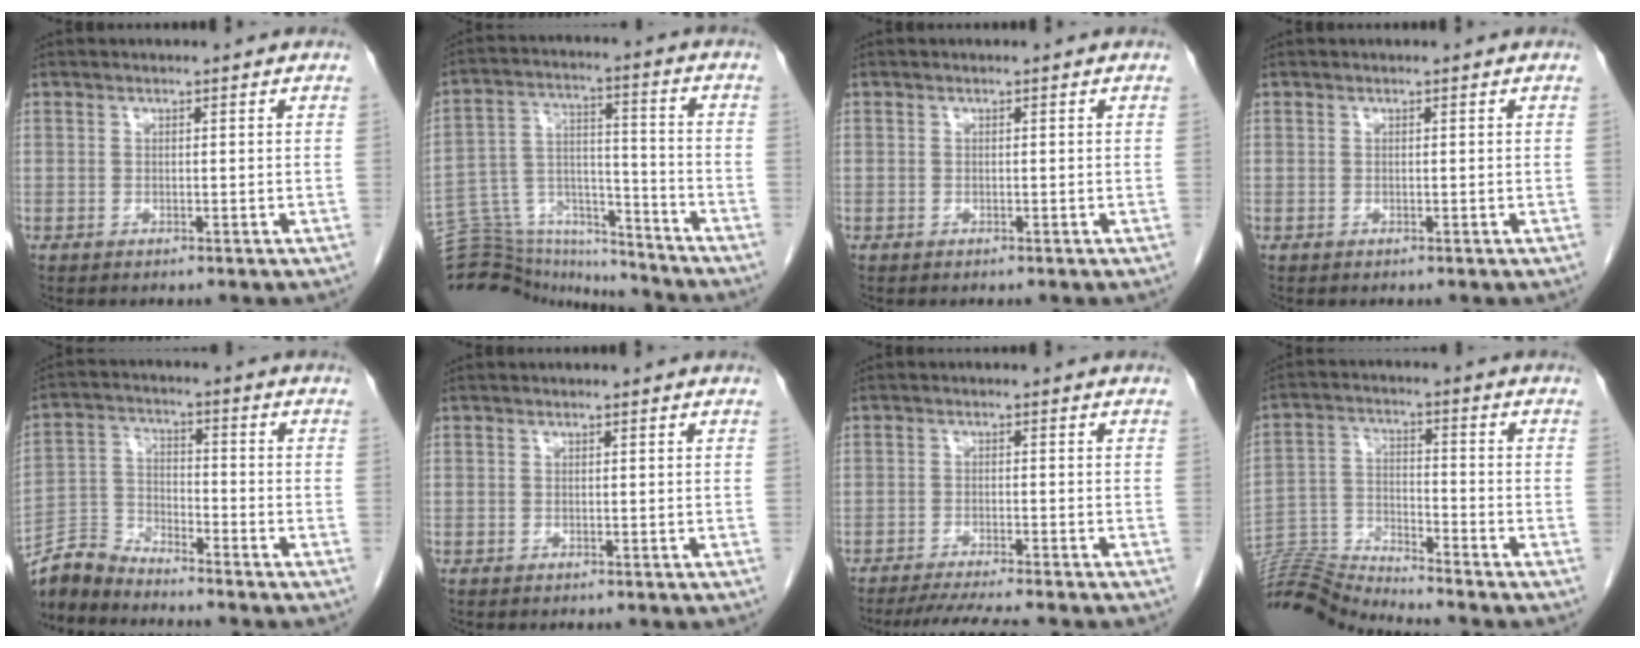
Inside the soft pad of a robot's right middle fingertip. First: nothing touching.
{"total": 19.2, "force": [-18.4, 4.2, 3.7], "torque": [-0.095, 0.039, -0.291]}
{"total": 0.0}
{"total": 0.0}
{"total": 6.6, "force": [-6.6, 0.6, 0.3], "torque": [-0.013, 0.001, -0.131]}
{"total": 0.0}
{"total": 7.9, "force": [-7.1, -0.5, 3.6], "torque": [-0.044, -0.017, -0.111]}
{"total": 10.5, "force": [-10.3, -2.2, 0.2], "torque": [-0.010, 0.018, -0.197]}